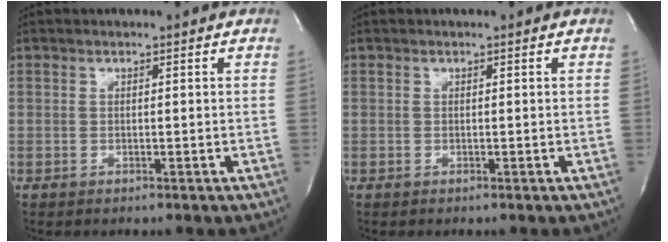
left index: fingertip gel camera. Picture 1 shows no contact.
{"total": 0.0}